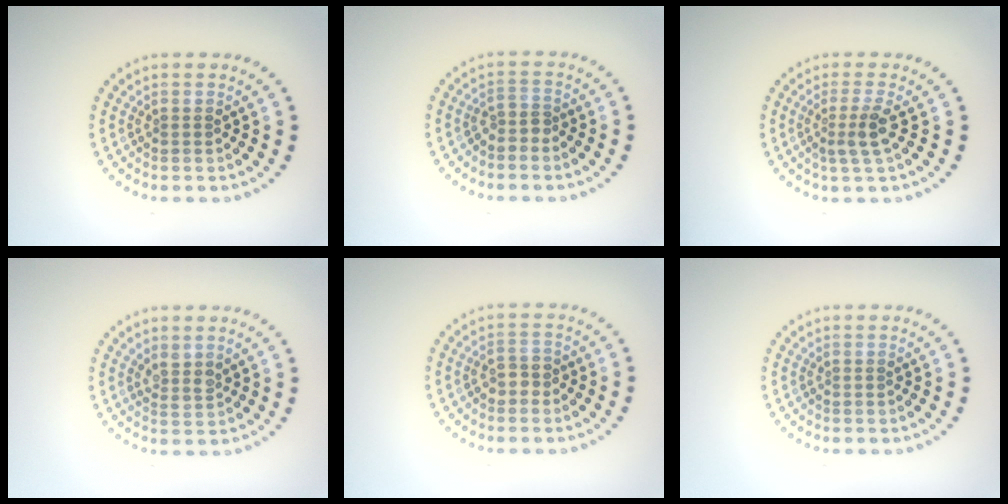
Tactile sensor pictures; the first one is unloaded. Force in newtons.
{"total": 1.6, "press": 1.2, "slide": 1.1}
{"total": 2.5, "press": 1.8, "slide": 1.7}
{"total": 1.3, "press": 1.1, "slide": 0.8}
{"total": 1.7, "press": 1.6, "slide": 0.5}
{"total": 0.0}